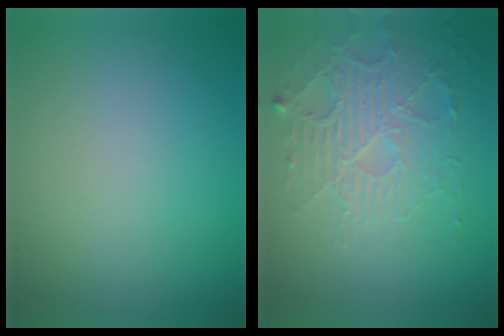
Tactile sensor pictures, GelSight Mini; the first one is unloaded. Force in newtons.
{"total": 4.1, "press": 3.4, "slide": 2.3}